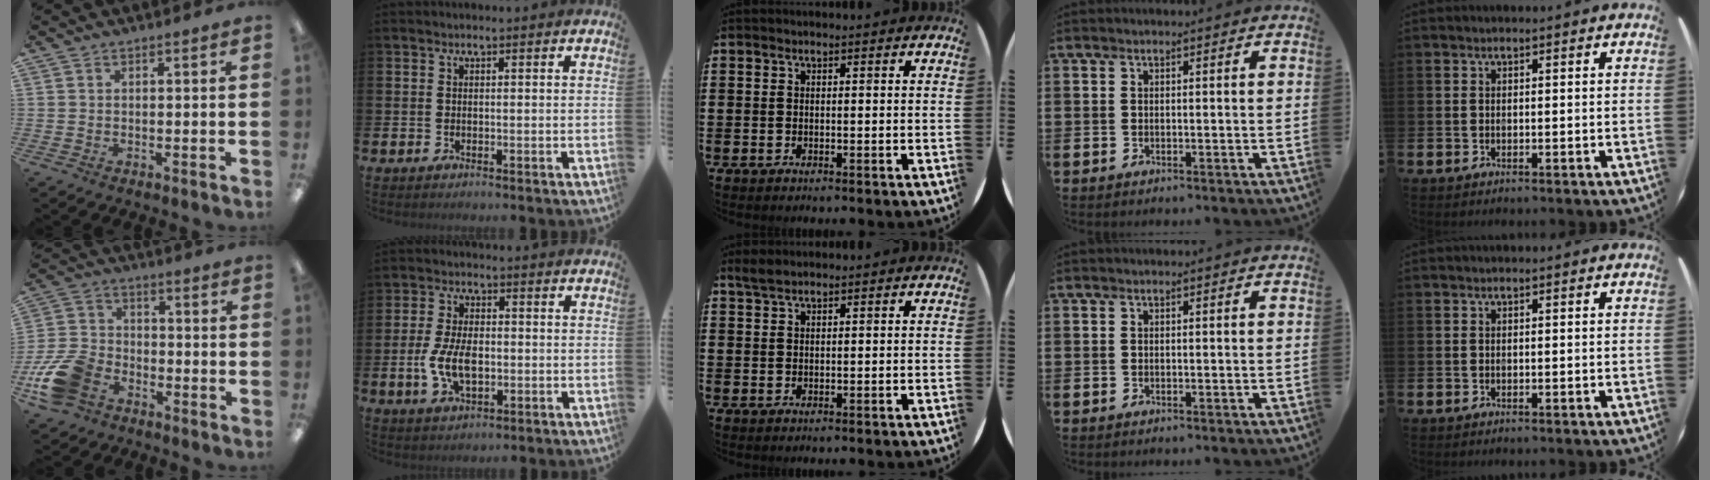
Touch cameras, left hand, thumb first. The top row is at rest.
{"thumb": {"total": 12.9, "force": [-6.8, 8.5, 6.9], "torque": [-0.155, 0.039, -0.126]}, "index": {"total": 6.5, "force": [-1.0, 3.6, 5.4], "torque": [-0.108, -0.001, -0.022]}, "middle": {"total": 1.7, "force": [1.5, 0.3, 0.7], "torque": [-0.015, 0.004, 0.027]}}